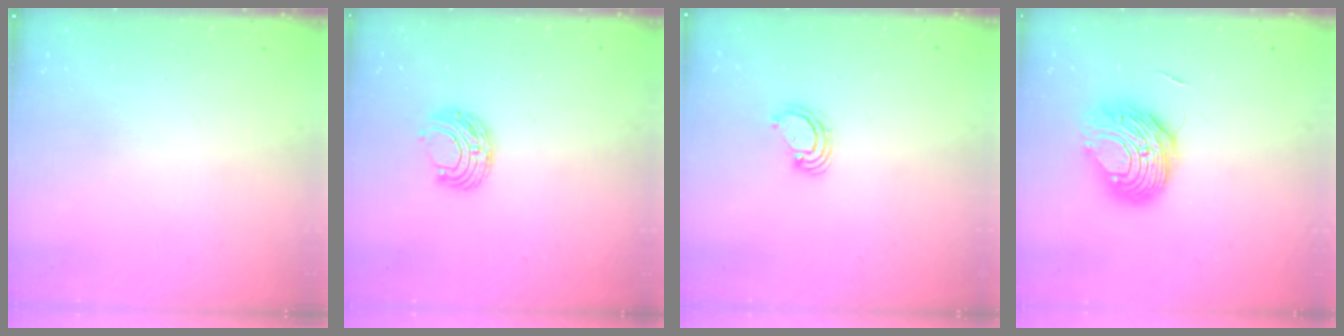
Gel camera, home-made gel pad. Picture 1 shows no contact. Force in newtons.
{"total": 7.6, "press": 7.5, "slide": 0.6}
{"total": 3.5, "press": 3.5, "slide": 0.1}
{"total": 9.6, "press": 9.5, "slide": 0.7}